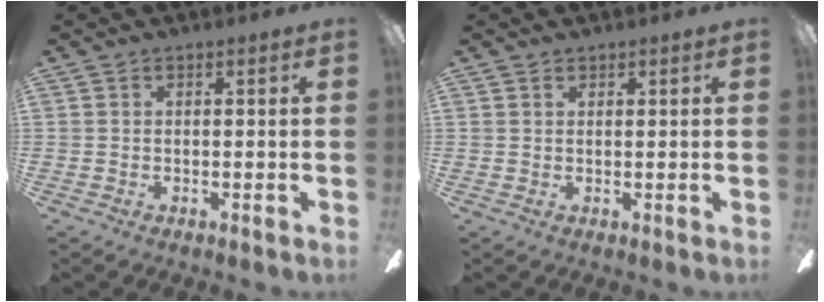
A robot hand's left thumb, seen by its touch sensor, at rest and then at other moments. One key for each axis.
{"total": 0.9, "fx": 0.8, "fy": 0.5, "fz": 0.2, "tx": -0.004, "ty": 0.001, "tz": 0.015}